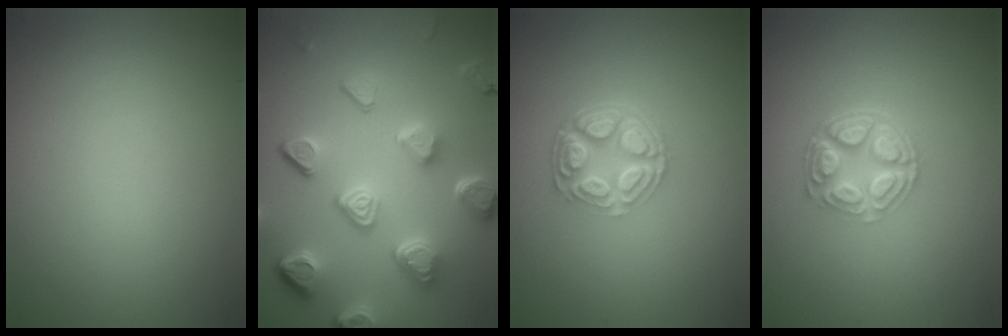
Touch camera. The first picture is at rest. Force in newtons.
{"total": 7.4, "press": 5.6, "slide": 4.8}
{"total": 5.0, "press": 3.7, "slide": 3.4}
{"total": 4.9, "press": 3.6, "slide": 3.4}